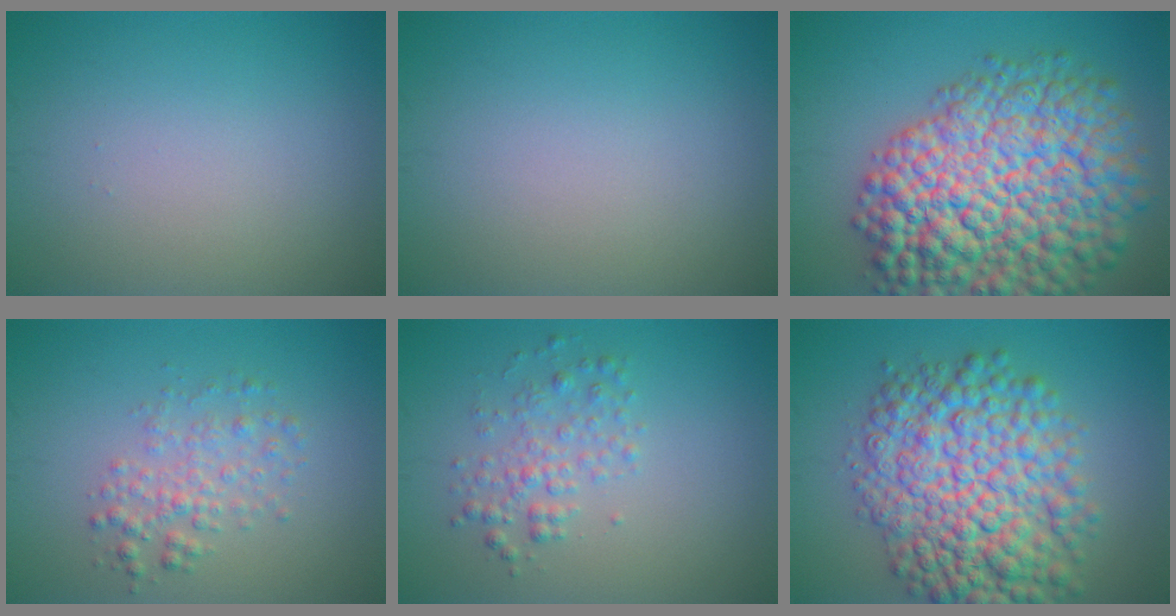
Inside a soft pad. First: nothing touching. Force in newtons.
{"total": 0.0}
{"total": 15.1, "press": 15.1, "slide": 0.6}
{"total": 2.6, "press": 2.6, "slide": 0.1}
{"total": 2.4, "press": 2.4, "slide": 0.1}
{"total": 11.0, "press": 11.0, "slide": 0.2}